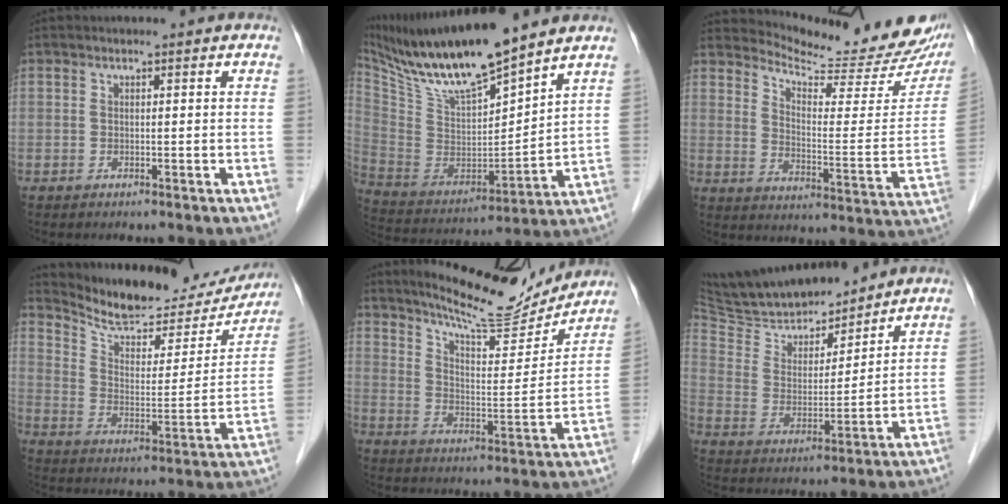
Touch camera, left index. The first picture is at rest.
{"total": 17.6, "force": [14.7, 1.6, 9.6], "torque": [-0.188, -0.008, 0.279]}
{"total": 19.9, "force": [18.7, 2.5, 6.5], "torque": [-0.094, -0.081, 0.234]}
{"total": 20.1, "force": [18.8, 5.1, 5.1], "torque": [-0.075, -0.024, 0.266]}
{"total": 16.5, "force": [15.5, 2.0, 5.2], "torque": [-0.087, -0.023, 0.226]}
{"total": 16.6, "force": [15.3, 3.4, 5.5], "torque": [-0.100, 0.006, 0.270]}